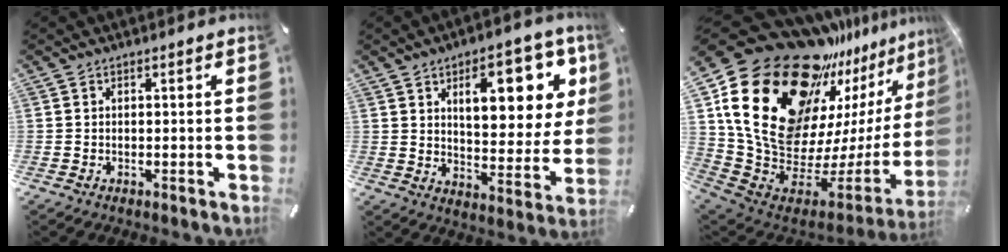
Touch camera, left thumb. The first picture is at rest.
{"total": 17.6, "force": [8.5, 8.4, 13.0], "torque": [-0.172, -0.033, 0.133]}
{"total": 33.1, "force": [15.9, 20.7, 20.4], "torque": [-0.330, -0.160, 0.332]}